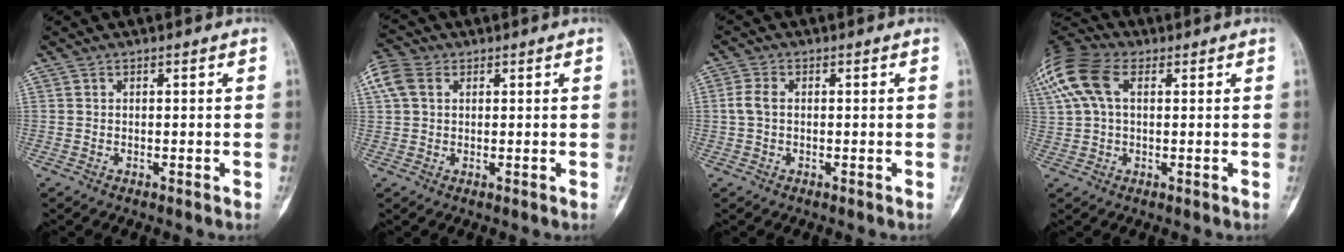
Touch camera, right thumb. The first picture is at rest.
{"total": 6.5, "force": [2.1, 4.7, 3.9], "torque": [-0.094, 0.020, 0.039]}
{"total": 3.0, "force": [0.0, 1.9, 2.3], "torque": [-0.055, 0.006, -0.003]}
{"total": 16.3, "force": [5.6, 10.0, 11.7], "torque": [-0.283, 0.043, 0.100]}